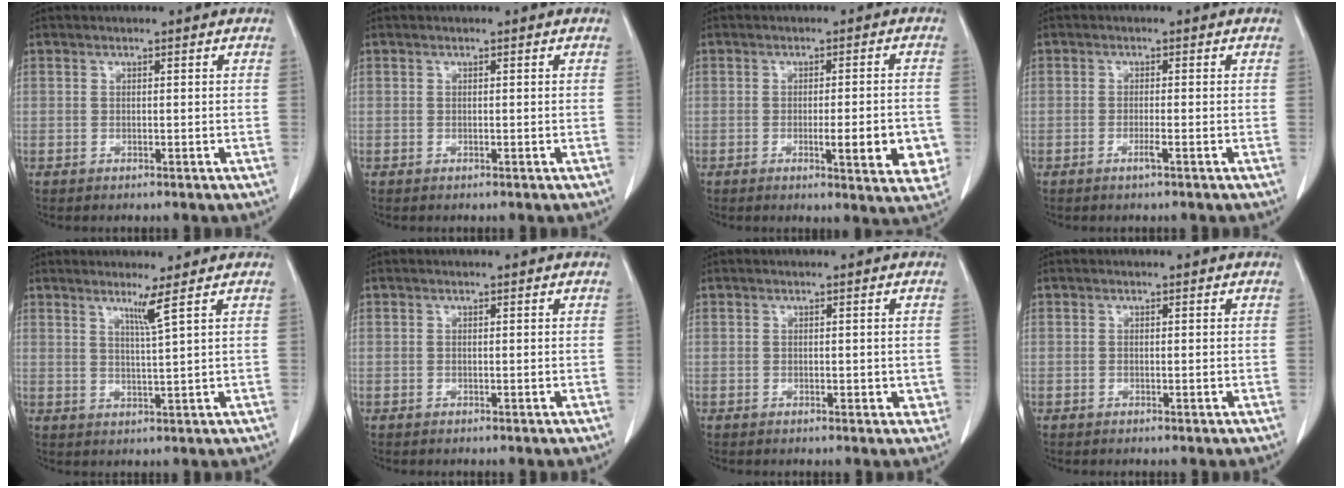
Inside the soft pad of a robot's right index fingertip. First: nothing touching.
{"total": 0.0}
{"total": 8.6, "force": [-2.3, 1.6, 8.2], "torque": [-0.093, -0.008, -0.026]}
{"total": 1.6, "force": [-0.8, -0.2, 1.3], "torque": [-0.028, -0.003, -0.016]}
{"total": 3.1, "force": [1.9, -1.3, 2.1], "torque": [-0.039, -0.017, 0.039]}
{"total": 0.0}
{"total": 2.1, "force": [-0.2, 1.1, 1.7], "torque": [-0.016, -0.001, -0.001]}
{"total": 0.5, "force": [-0.1, 0.1, 0.5], "torque": [-0.011, -0.002, 0.000]}